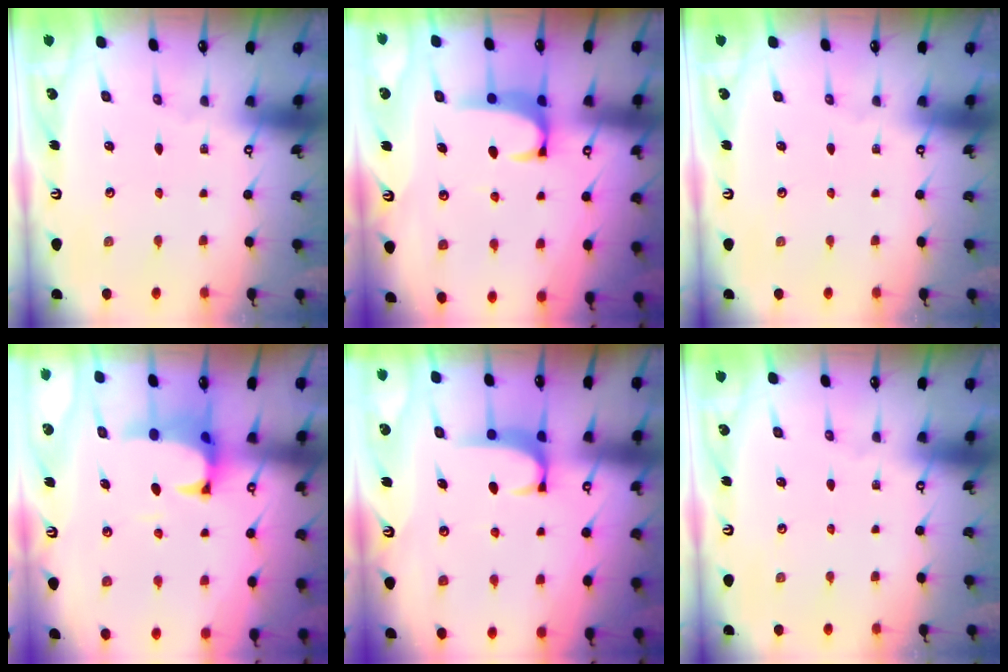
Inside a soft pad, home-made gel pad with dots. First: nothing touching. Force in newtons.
{"total": 1.9, "press": 1.8, "slide": 0.3}
{"total": 0.0}
{"total": 1.7, "press": 1.3, "slide": 1.1}
{"total": 1.9, "press": 1.8, "slide": 0.5}
{"total": 0.0}